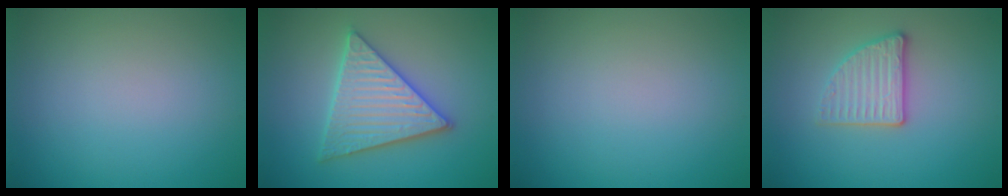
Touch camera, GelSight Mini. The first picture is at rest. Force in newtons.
{"total": 5.6, "press": 5.6, "slide": 0.7}
{"total": 0.0}
{"total": 2.9, "press": 2.7, "slide": 1.1}